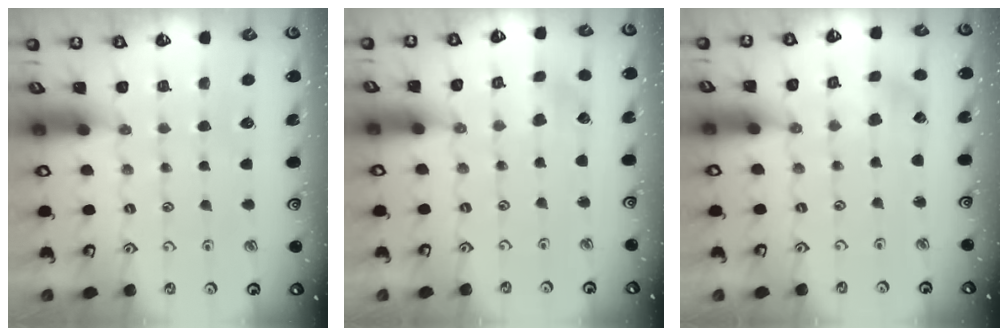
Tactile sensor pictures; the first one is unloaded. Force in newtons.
{"total": 1.4, "press": 1.4, "slide": 0.2}
{"total": 0.8, "press": 0.8, "slide": 0.2}